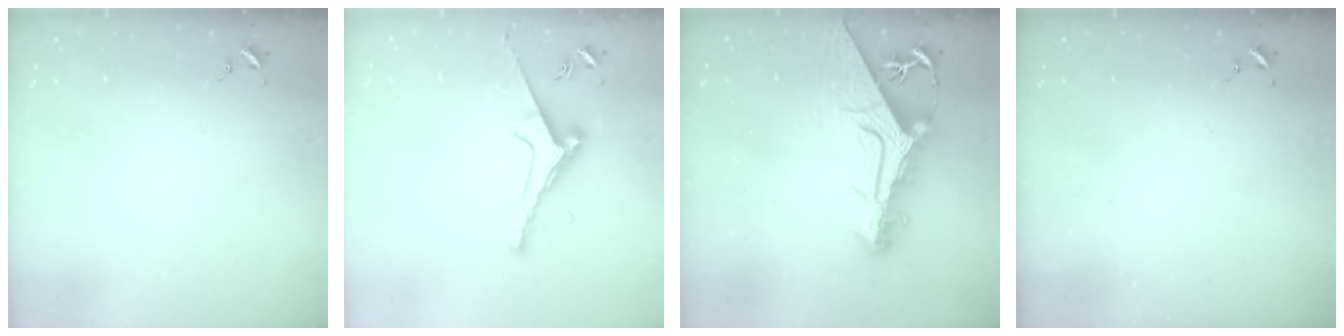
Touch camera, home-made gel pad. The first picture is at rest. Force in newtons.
{"total": 8.1, "press": 8.0, "slide": 1.2}
{"total": 14.4, "press": 14.3, "slide": 1.4}
{"total": 0.0}